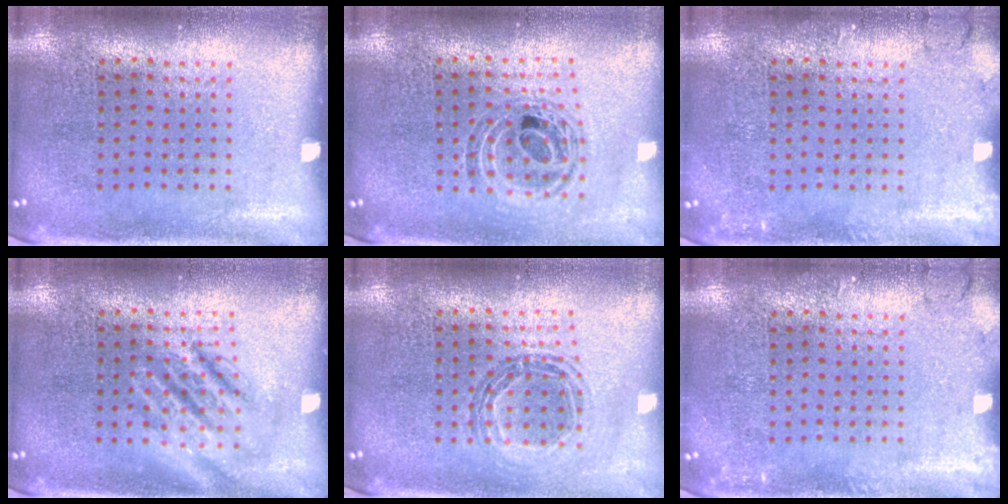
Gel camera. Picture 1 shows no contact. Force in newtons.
{"total": 0.8, "press": 0.8, "slide": 0.2}
{"total": 1.4, "press": 1.4, "slide": 0.2}
{"total": 1.9, "press": 1.9, "slide": 0.3}
{"total": 0.9, "press": 0.9, "slide": 0.2}
{"total": 1.4, "press": 1.4, "slide": 0.2}